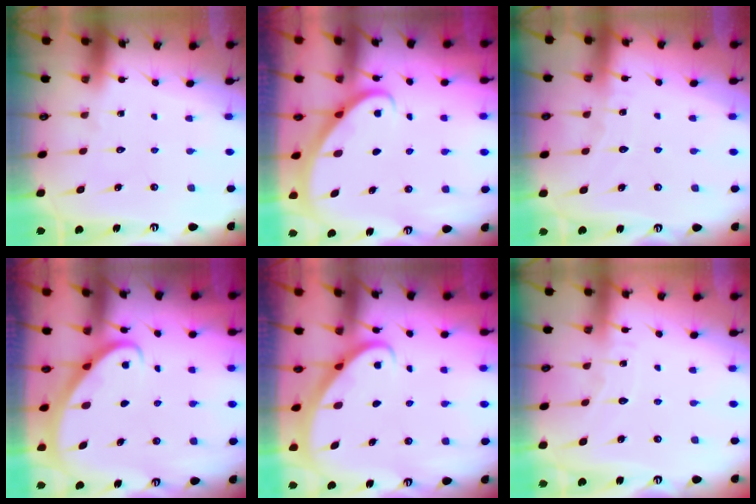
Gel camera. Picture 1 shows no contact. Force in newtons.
{"total": 2.8, "press": 2.8, "slide": 0.2}
{"total": 4.0, "press": 4.0, "slide": 0.4}
{"total": 3.0, "press": 3.0, "slide": 0.2}
{"total": 2.7, "press": 2.7, "slide": 0.2}
{"total": 4.6, "press": 4.5, "slide": 0.5}